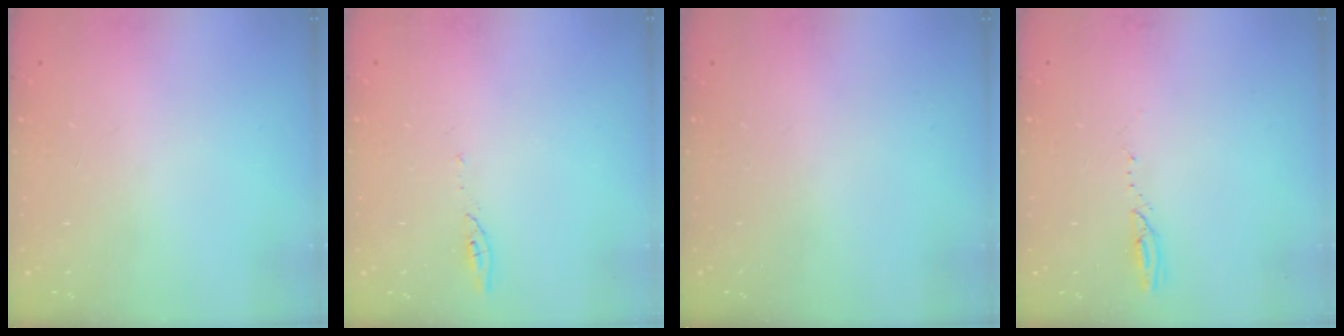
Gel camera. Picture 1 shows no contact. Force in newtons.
{"total": 2.9, "press": 2.9, "slide": 0.4}
{"total": 0.0}
{"total": 2.3, "press": 2.3, "slide": 0.3}